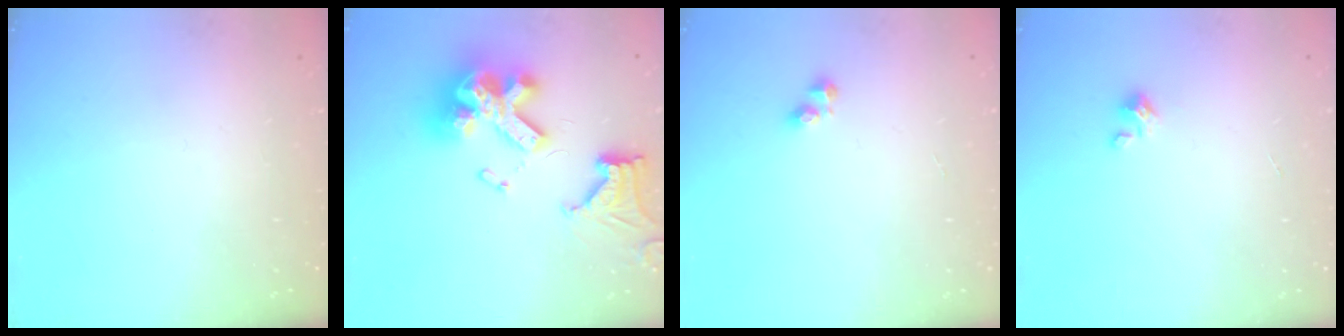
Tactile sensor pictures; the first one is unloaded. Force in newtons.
{"total": 20.1, "press": 20.0, "slide": 2.1}
{"total": 2.6, "press": 2.6, "slide": 0.4}
{"total": 1.5, "press": 1.5, "slide": 0.1}